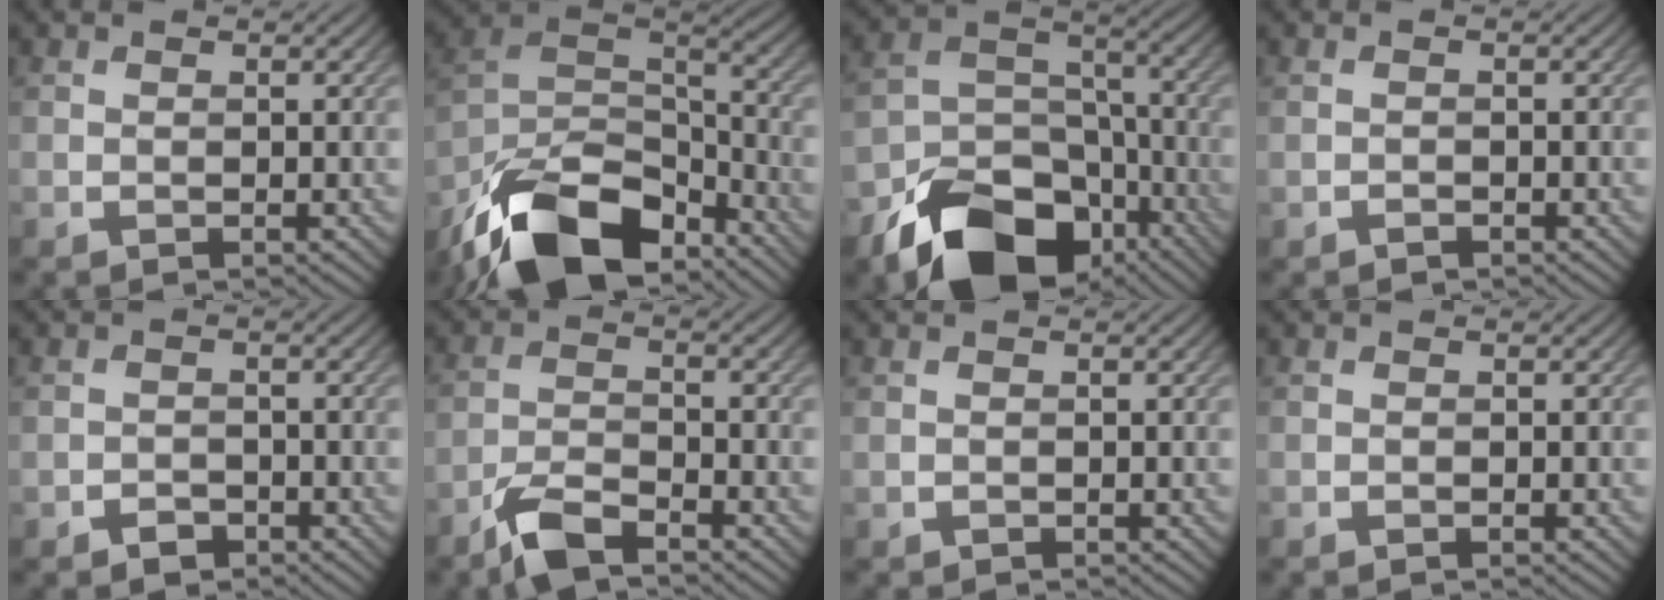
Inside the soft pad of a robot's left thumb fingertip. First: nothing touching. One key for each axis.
{"total": 16.1, "fx": -11.6, "fy": 6.9, "fz": 8.9, "tx": -0.211, "ty": -0.023, "tz": -0.209}
{"total": 16.3, "fx": -10.6, "fy": 9.7, "fz": 7.8, "tx": -0.174, "ty": -0.046, "tz": -0.170}
{"total": 0.6, "fx": -0.5, "fy": 0.3, "fz": 0.2, "tx": -0.002, "ty": -0.001, "tz": -0.009}
{"total": 1.8, "fx": -1.3, "fy": 1.1, "fz": 0.5, "tx": -0.007, "ty": 0.001, "tz": -0.024}
{"total": 5.7, "fx": -4.4, "fy": 1.5, "fz": 3.3, "tx": -0.069, "ty": -0.003, "tz": -0.091}
{"total": 0.0}
{"total": 0.0}